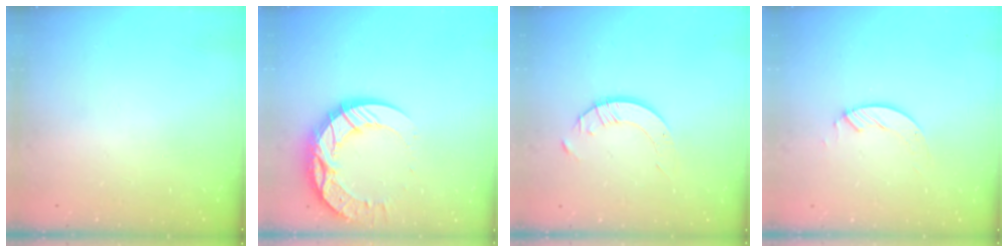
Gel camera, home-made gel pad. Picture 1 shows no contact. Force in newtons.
{"total": 14.6, "press": 14.5, "slide": 1.1}
{"total": 3.3, "press": 3.3, "slide": 0.3}
{"total": 3.5, "press": 3.5, "slide": 0.4}